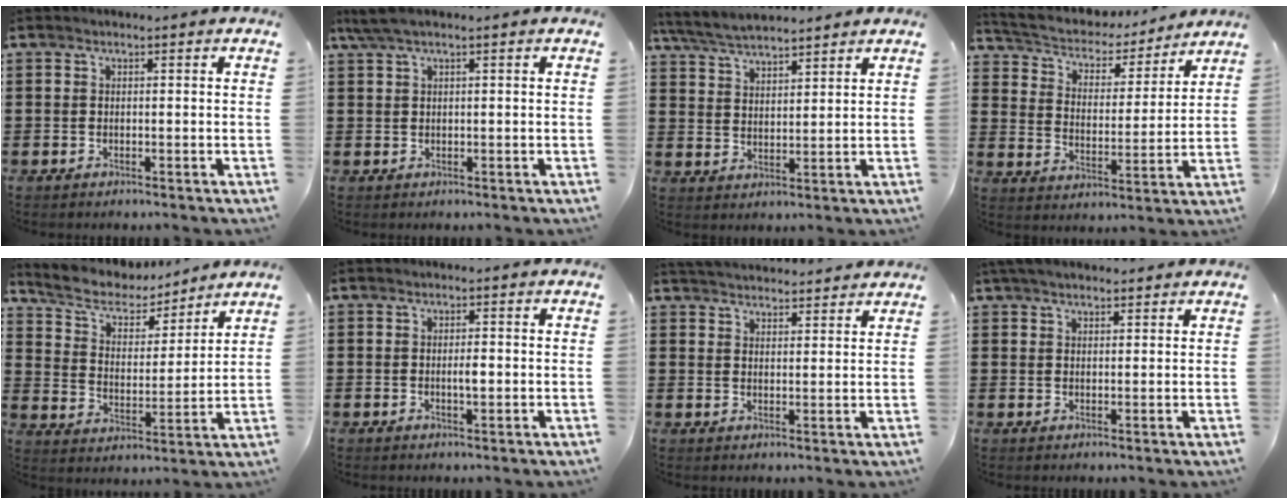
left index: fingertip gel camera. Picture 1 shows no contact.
{"total": 2.4, "force": [1.3, 0.2, 2.0], "torque": [-0.047, -0.003, 0.021]}
{"total": 5.2, "force": [4.9, 1.0, 1.4], "torque": [-0.048, -0.014, 0.089]}
{"total": 4.6, "force": [4.3, 1.4, 0.9], "torque": [-0.044, -0.031, 0.068]}
{"total": 6.9, "force": [5.8, 2.6, 2.5], "torque": [-0.082, -0.030, 0.099]}
{"total": 2.0, "force": [-0.2, 0.6, 1.9], "torque": [-0.036, -0.001, -0.004]}
{"total": 3.4, "force": [3.4, 0.2, -0.1], "torque": [-0.010, -0.013, 0.064]}
{"total": 3.1, "force": [2.7, 0.9, 1.2], "torque": [-0.032, 0.003, 0.052]}